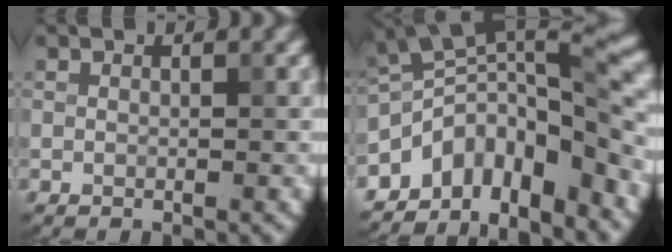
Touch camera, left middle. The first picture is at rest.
{"total": 9.2, "force": [-5.6, 4.3, 5.9], "torque": [-0.066, 0.007, -0.105]}